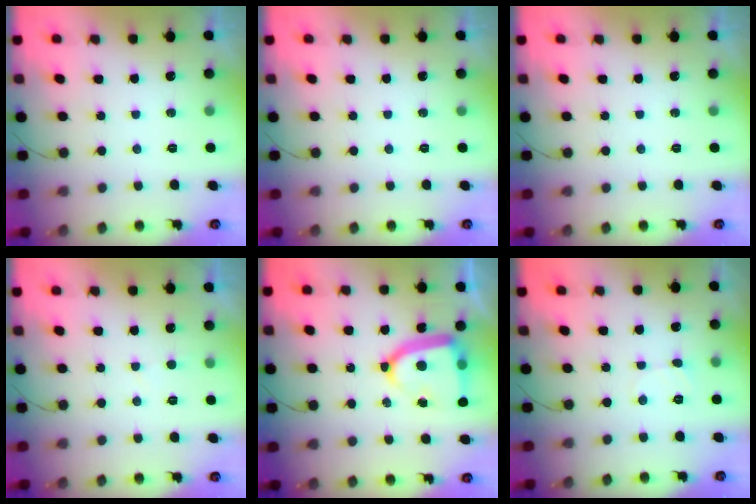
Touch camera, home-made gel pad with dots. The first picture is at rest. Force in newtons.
{"total": 0.0}
{"total": 0.0}
{"total": 1.6, "press": 1.6, "slide": 0.2}
{"total": 14.0, "press": 13.9, "slide": 1.4}
{"total": 3.9, "press": 3.9, "slide": 0.4}